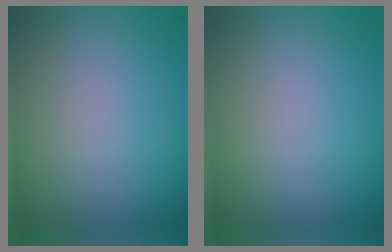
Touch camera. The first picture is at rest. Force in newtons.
{"total": 0.0}